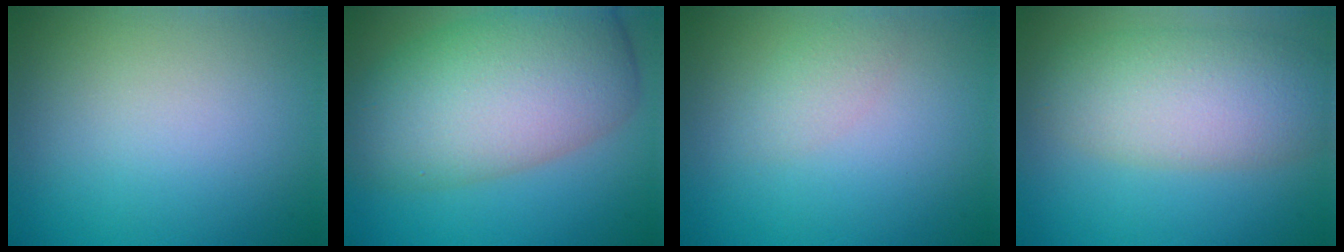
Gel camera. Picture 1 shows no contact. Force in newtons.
{"total": 10.5, "press": 10.5, "slide": 0.1}
{"total": 1.5, "press": 1.5, "slide": 0.0}
{"total": 6.6, "press": 6.6, "slide": 0.4}